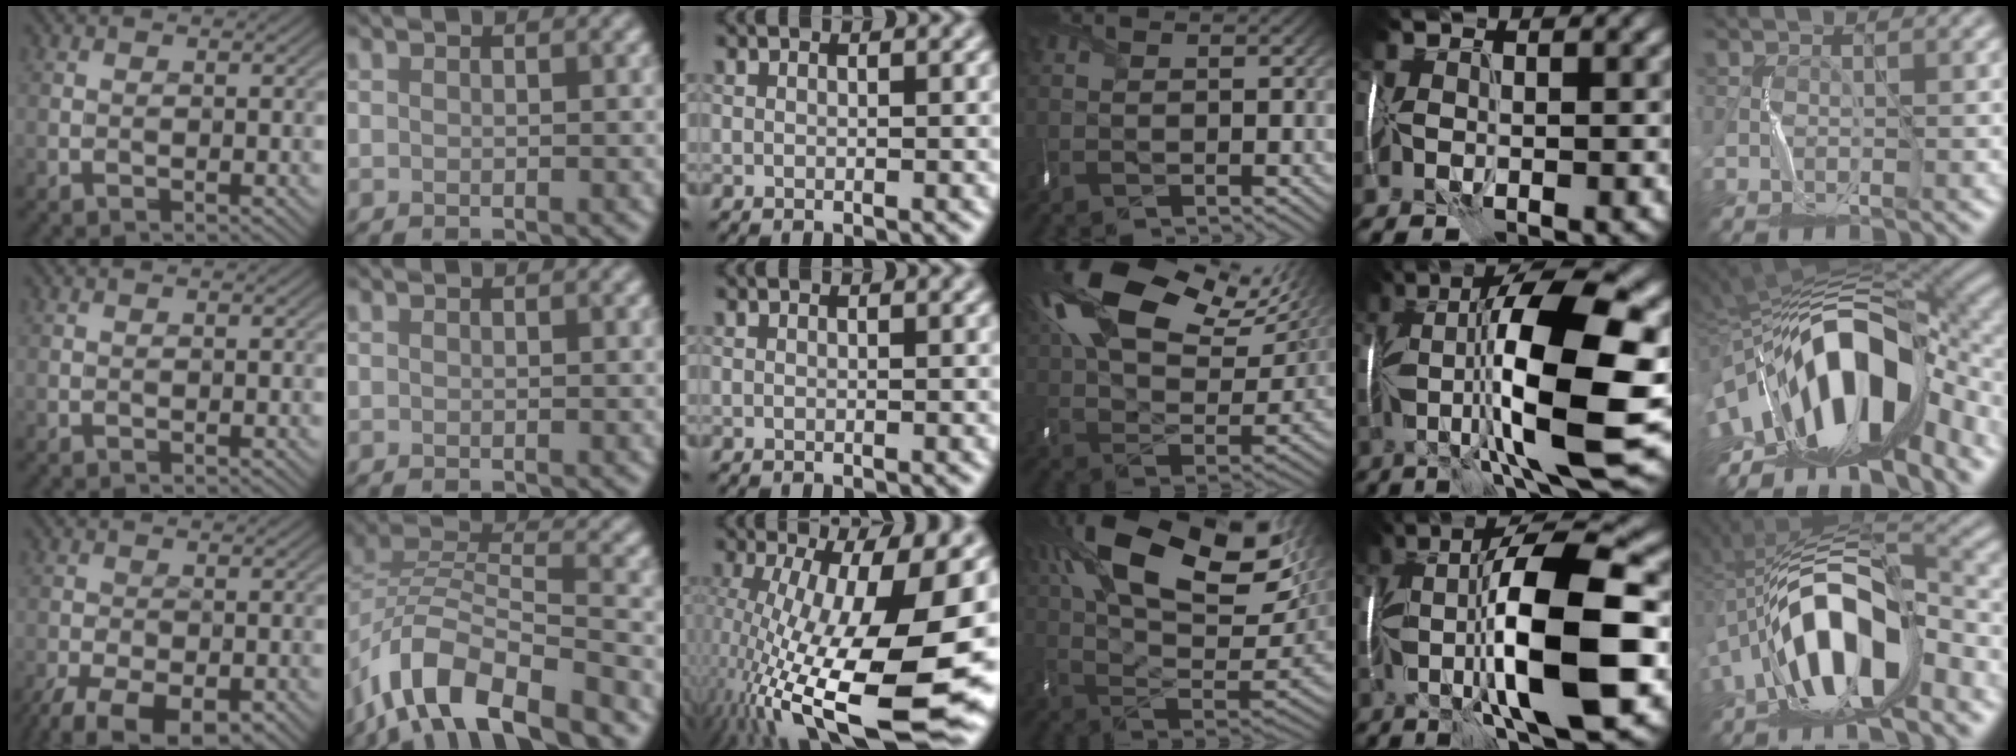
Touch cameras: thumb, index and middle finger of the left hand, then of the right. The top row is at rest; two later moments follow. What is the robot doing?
{"motion": "wrap", "object": "ribbon"}